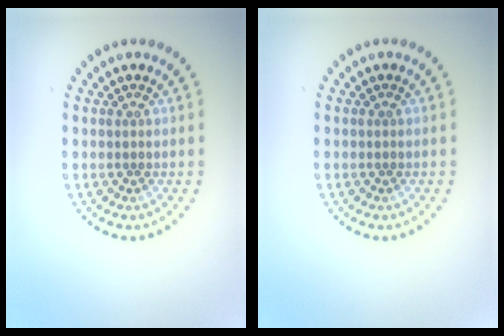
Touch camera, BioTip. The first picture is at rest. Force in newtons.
{"total": 0.0}